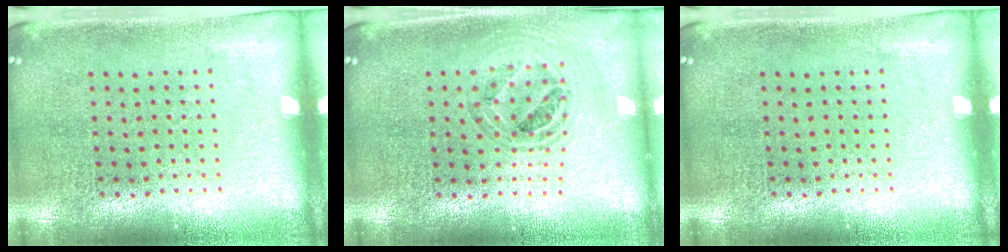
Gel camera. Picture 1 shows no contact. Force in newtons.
{"total": 0.9, "press": 0.9, "slide": 0.1}
{"total": 0.0}